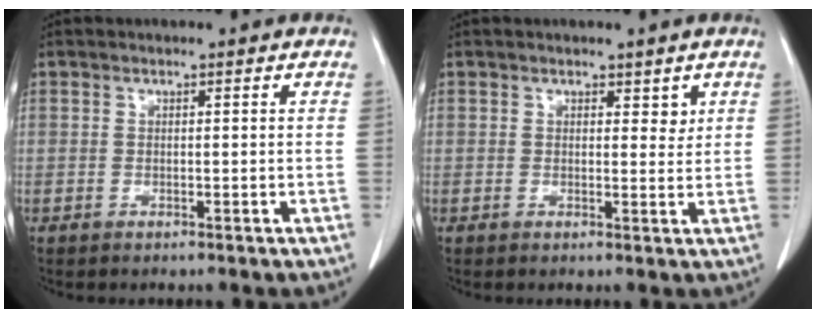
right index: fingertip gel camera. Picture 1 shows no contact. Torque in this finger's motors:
{"motor_torque": [0.06, 0.21, 0.04, 0.00]}